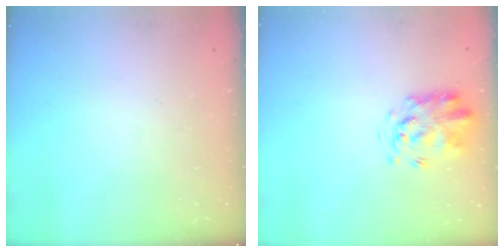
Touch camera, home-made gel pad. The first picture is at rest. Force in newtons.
{"total": 3.4, "press": 3.3, "slide": 0.8}